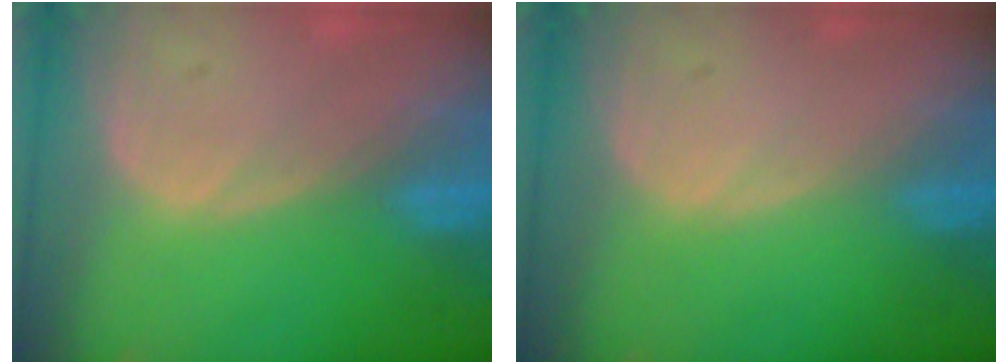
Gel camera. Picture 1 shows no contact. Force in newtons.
{"total": 0.0}